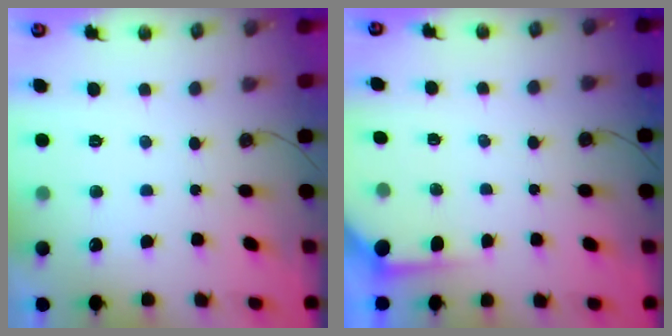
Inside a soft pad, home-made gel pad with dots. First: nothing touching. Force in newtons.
{"total": 3.8, "press": 3.8, "slide": 0.4}